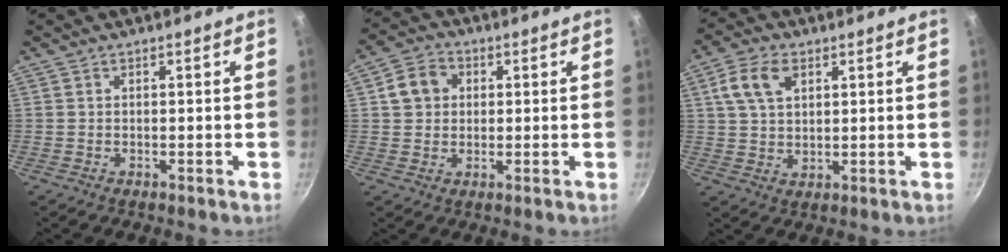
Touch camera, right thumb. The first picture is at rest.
{"total": 7.0, "force": [1.5, 5.9, 3.5], "torque": [-0.049, 0.007, 0.020]}
{"total": 8.6, "force": [3.4, 5.3, 5.9], "torque": [-0.106, -0.004, 0.065]}